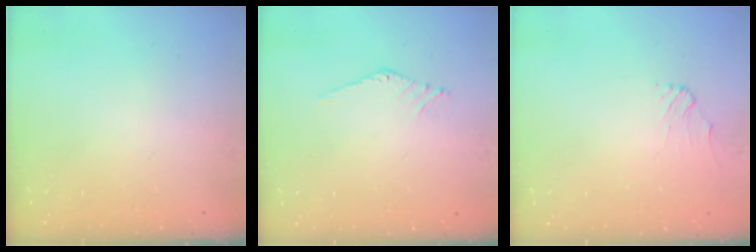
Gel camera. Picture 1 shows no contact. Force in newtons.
{"total": 0.8, "press": 0.7, "slide": 0.1}
{"total": 0.6, "press": 0.4, "slide": 0.4}